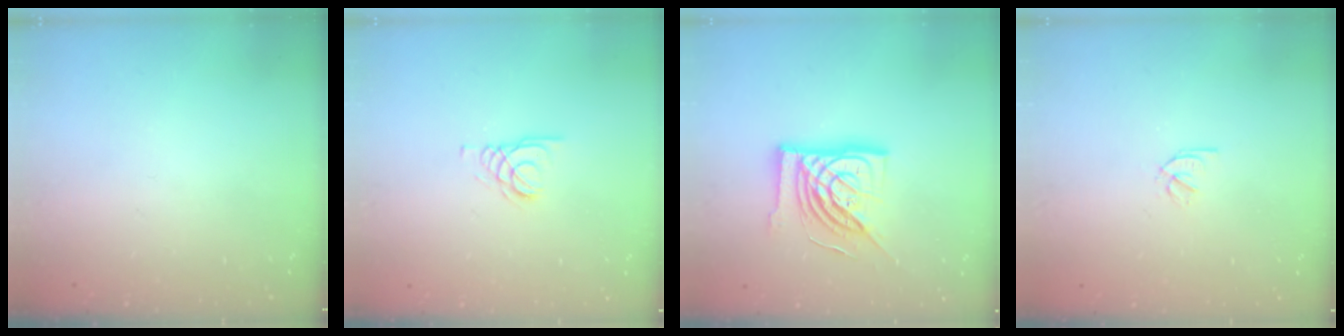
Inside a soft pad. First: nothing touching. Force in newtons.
{"total": 1.6, "press": 1.6, "slide": 0.2}
{"total": 15.7, "press": 15.7, "slide": 1.5}
{"total": 2.0, "press": 2.0, "slide": 0.3}